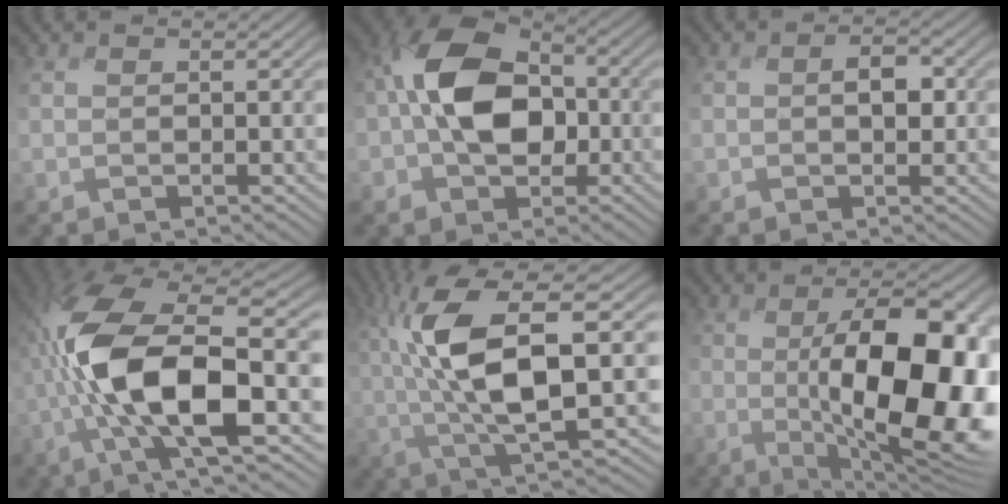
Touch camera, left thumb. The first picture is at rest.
{"total": 12.5, "force": [-0.9, 8.6, 9.0], "torque": [-0.164, 0.019, -0.035]}
{"total": 2.4, "force": [-0.3, 1.4, 1.9], "torque": [-0.030, 0.001, -0.011]}
{"total": 13.1, "force": [-2.6, 4.4, 12.1], "torque": [-0.258, 0.000, -0.064]}
{"total": 12.1, "force": [1.0, 3.9, 11.4], "torque": [-0.235, 0.007, 0.018]}
{"total": 14.8, "force": [-0.9, 6.0, 13.5], "torque": [-0.189, -0.011, -0.011]}